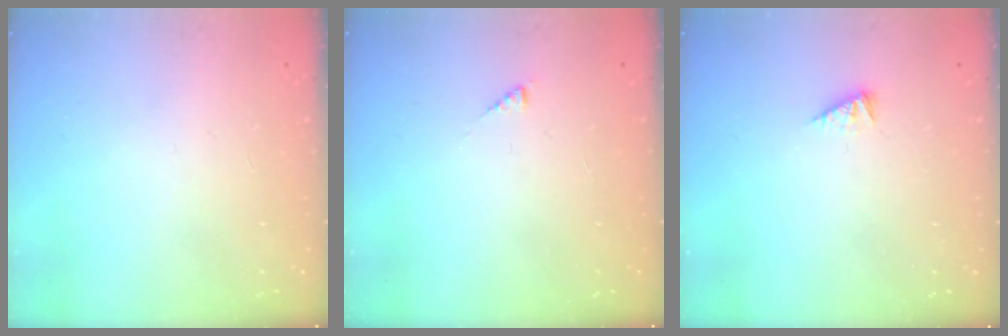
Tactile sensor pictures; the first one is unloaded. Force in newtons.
{"total": 2.0, "press": 2.0, "slide": 0.3}
{"total": 2.8, "press": 2.8, "slide": 0.3}